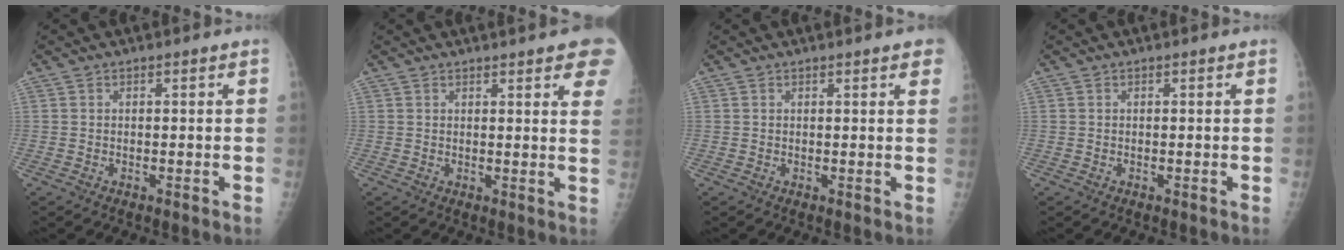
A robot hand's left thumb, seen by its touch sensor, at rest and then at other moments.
{"total": 10.4, "force": [6.7, 2.0, 7.7], "torque": [-0.073, -0.015, 0.067]}
{"total": 3.9, "force": [2.6, 0.7, 2.9], "torque": [-0.023, 0.002, 0.022]}
{"total": 0.0}